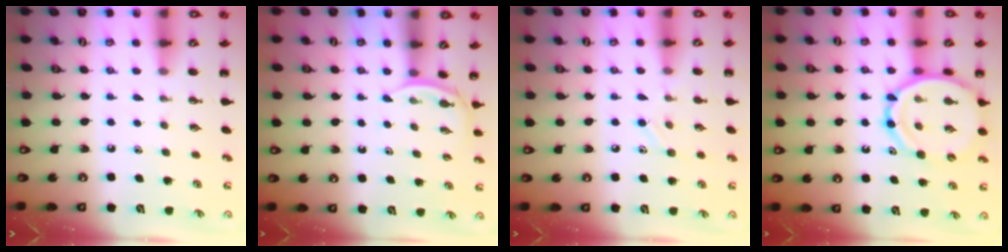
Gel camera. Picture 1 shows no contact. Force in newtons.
{"total": 2.6, "press": 2.5, "slide": 0.8}
{"total": 9.0, "press": 8.7, "slide": 2.6}
{"total": 13.8, "press": 13.3, "slide": 3.7}